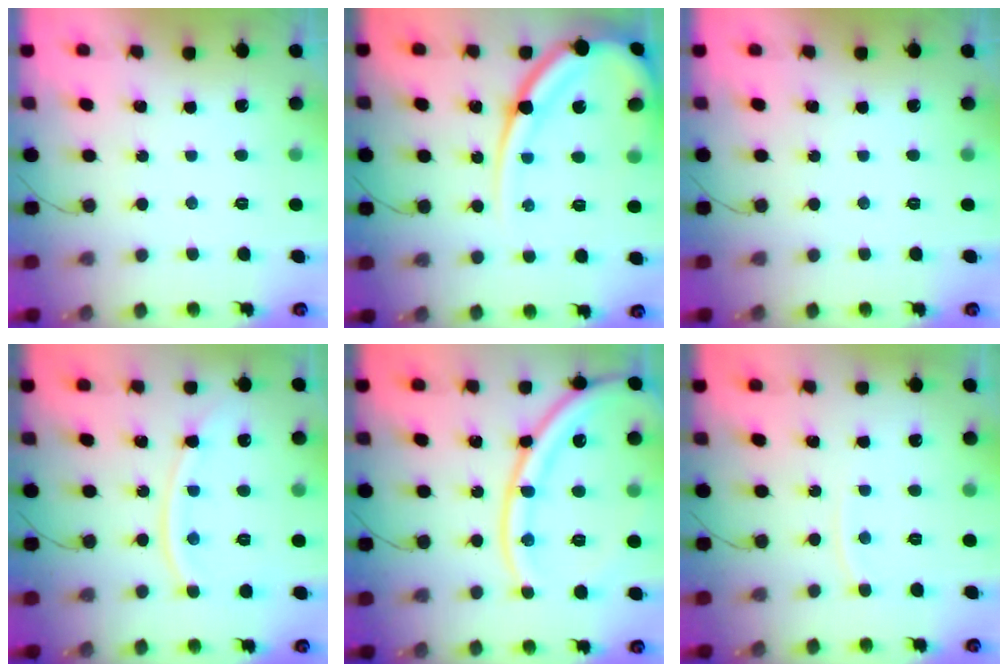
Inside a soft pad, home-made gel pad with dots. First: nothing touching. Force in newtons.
{"total": 17.0, "press": 17.0, "slide": 1.7}
{"total": 0.0}
{"total": 11.6, "press": 11.5, "slide": 1.3}
{"total": 20.5, "press": 20.4, "slide": 2.2}
{"total": 5.4, "press": 5.3, "slide": 0.8}